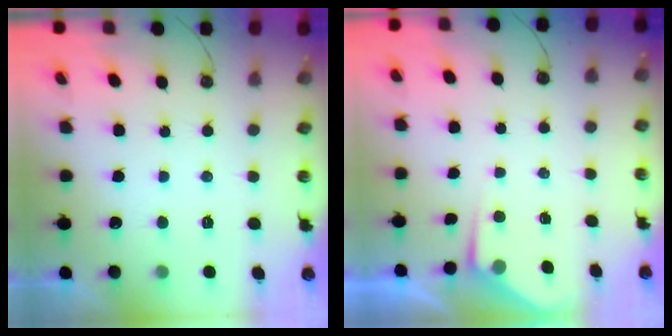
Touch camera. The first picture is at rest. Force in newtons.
{"total": 3.6, "press": 3.6, "slide": 0.5}